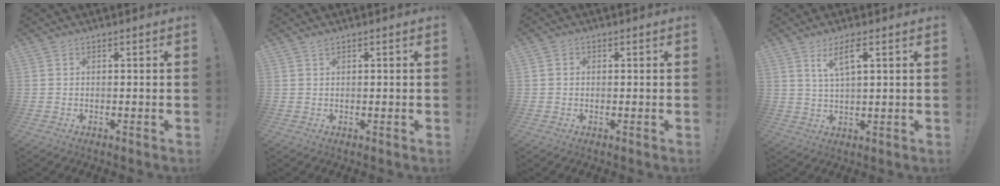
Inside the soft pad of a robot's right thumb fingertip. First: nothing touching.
{"total": 0.9, "force": [0.7, 0.3, 0.3], "torque": [-0.009, 0.003, 0.014]}
{"total": 1.3, "force": [-0.2, 1.1, 0.5], "torque": [-0.011, 0.005, -0.002]}
{"total": 6.2, "force": [3.2, 1.2, 5.2], "torque": [-0.090, -0.009, 0.050]}